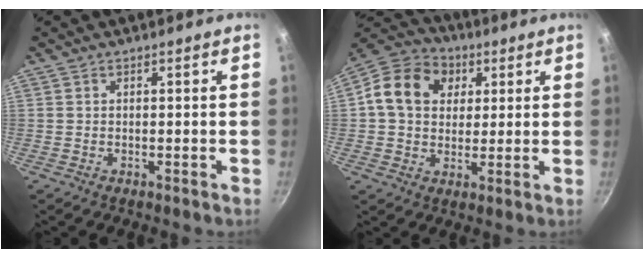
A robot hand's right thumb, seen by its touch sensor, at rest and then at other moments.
{"total": 13.9, "force": [3.5, 11.2, 7.4], "torque": [-0.118, 0.016, 0.041]}